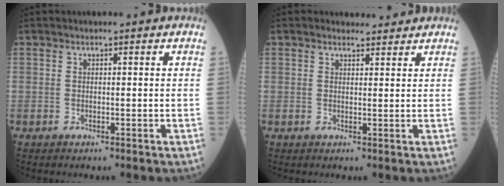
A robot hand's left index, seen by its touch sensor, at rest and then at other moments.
{"total": 2.3, "force": [2.1, 0.8, 0.0], "torque": [-0.006, 0.003, 0.028]}